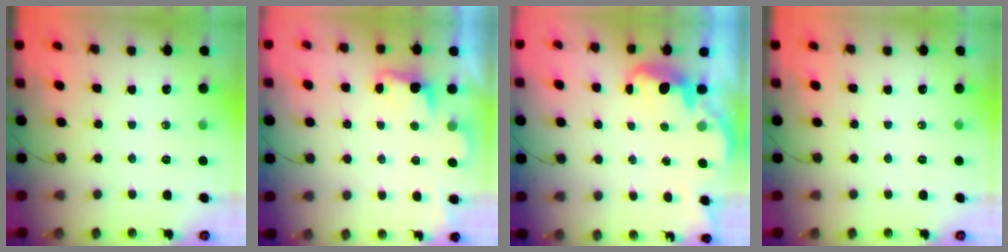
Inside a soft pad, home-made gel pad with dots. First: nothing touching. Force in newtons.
{"total": 2.0, "press": 1.8, "slide": 0.9}
{"total": 1.9, "press": 1.9, "slide": 0.5}
{"total": 0.0}